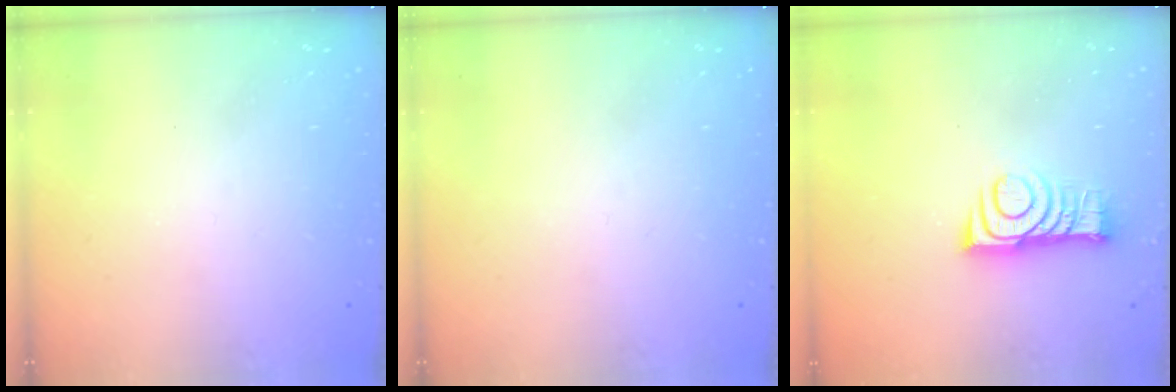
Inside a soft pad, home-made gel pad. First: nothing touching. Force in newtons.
{"total": 0.0}
{"total": 9.3, "press": 9.3, "slide": 0.7}